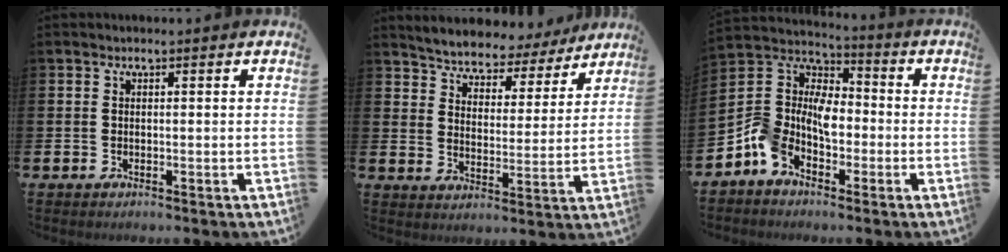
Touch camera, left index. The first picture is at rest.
{"total": 4.6, "force": [4.5, 1.0, -0.5], "torque": [-0.021, -0.044, 0.074]}
{"total": 8.5, "force": [-4.6, 5.8, 4.2], "torque": [-0.115, 0.003, -0.101]}